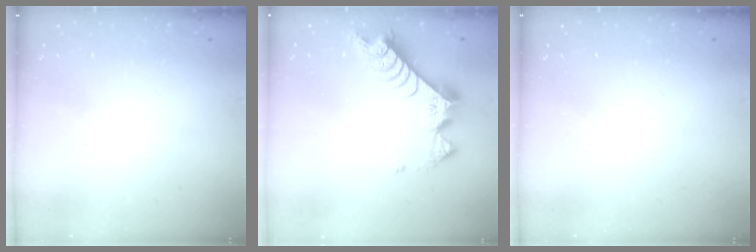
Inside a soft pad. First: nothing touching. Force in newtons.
{"total": 9.1, "press": 9.1, "slide": 0.7}
{"total": 0.0}